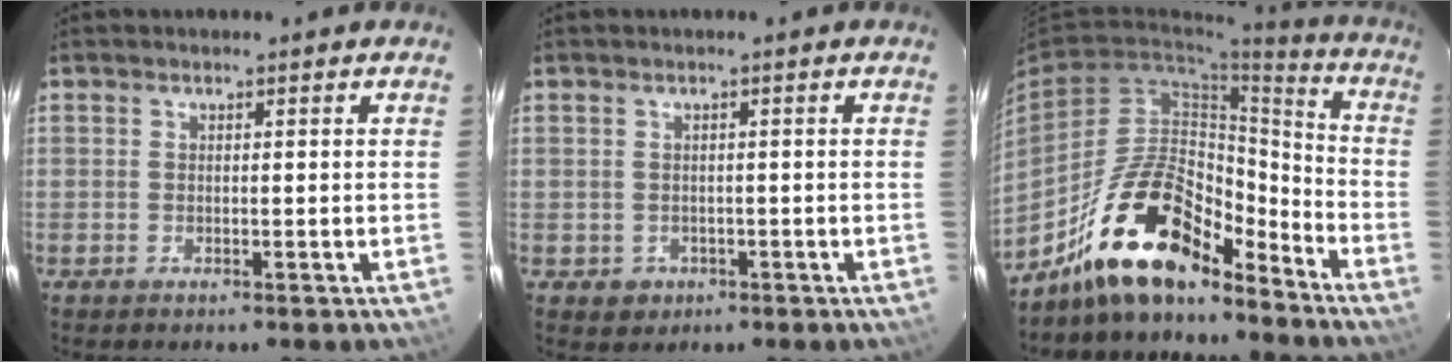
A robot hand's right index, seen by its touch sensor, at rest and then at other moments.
{"total": 3.0, "force": [-0.7, 2.9, 0.5], "torque": [-0.011, 0.000, -0.002]}
{"total": 17.9, "force": [-14.0, 5.8, 9.5], "torque": [-0.175, 0.018, -0.244]}